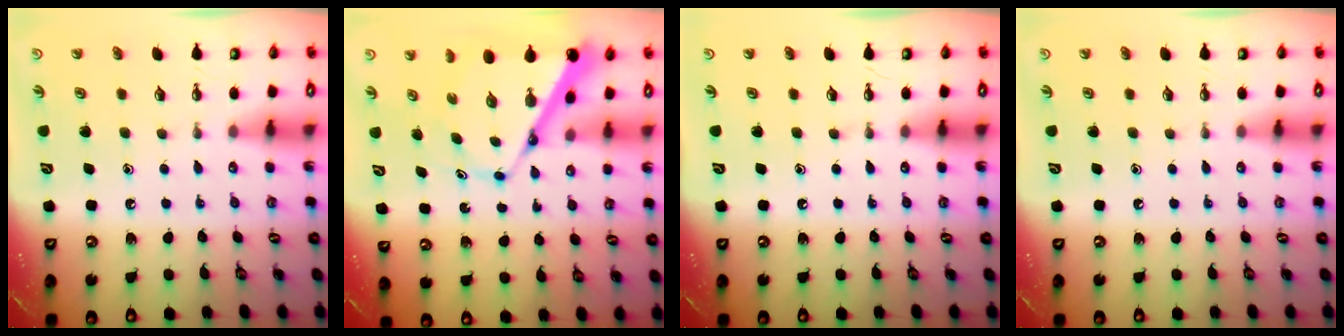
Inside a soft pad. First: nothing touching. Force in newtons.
{"total": 10.2, "press": 10.2, "slide": 1.0}
{"total": 0.0}
{"total": 0.0}